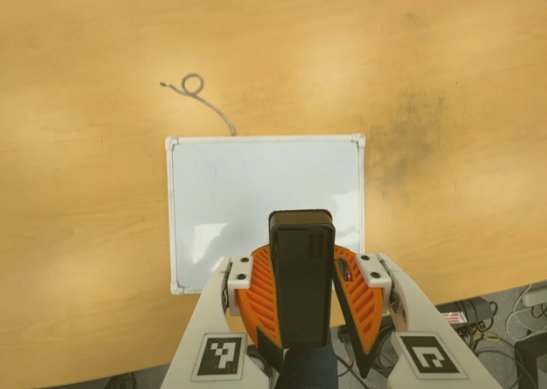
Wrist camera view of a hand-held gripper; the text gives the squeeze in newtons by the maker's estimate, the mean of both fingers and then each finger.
{"total": 8.8, "left": 8.4, "right": 9.2}